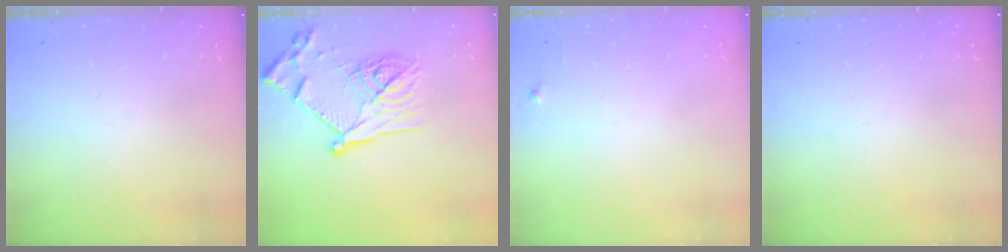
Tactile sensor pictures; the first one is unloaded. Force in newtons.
{"total": 21.2, "press": 21.2, "slide": 1.8}
{"total": 4.1, "press": 4.1, "slide": 0.6}
{"total": 0.0}